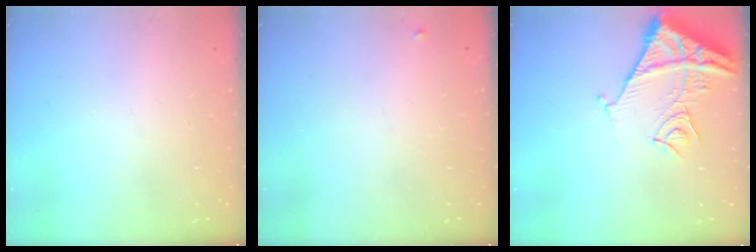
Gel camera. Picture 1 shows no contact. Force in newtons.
{"total": 3.9, "press": 3.8, "slide": 0.6}
{"total": 12.8, "press": 12.7, "slide": 1.6}